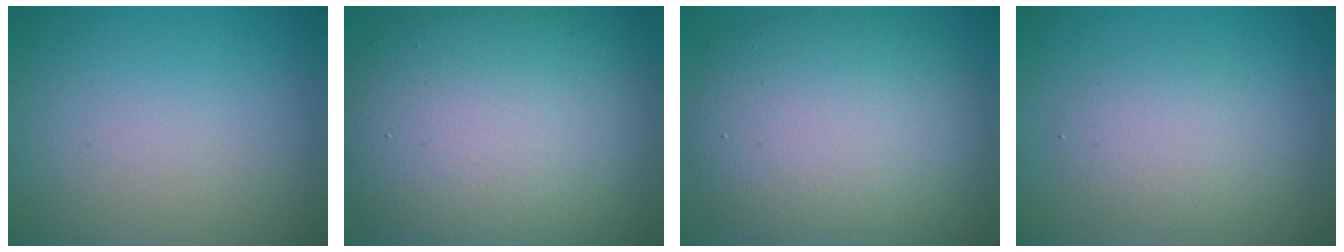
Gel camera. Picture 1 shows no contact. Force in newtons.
{"total": 14.6, "press": 14.6, "slide": 0.7}
{"total": 10.6, "press": 10.5, "slide": 0.4}
{"total": 2.9, "press": 2.9, "slide": 0.3}